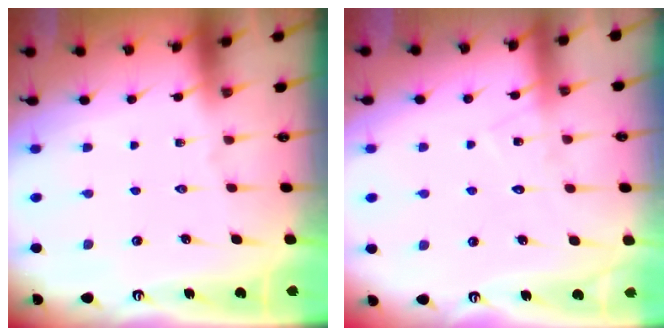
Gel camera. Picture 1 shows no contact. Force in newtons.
{"total": 8.4, "press": 8.4, "slide": 0.5}